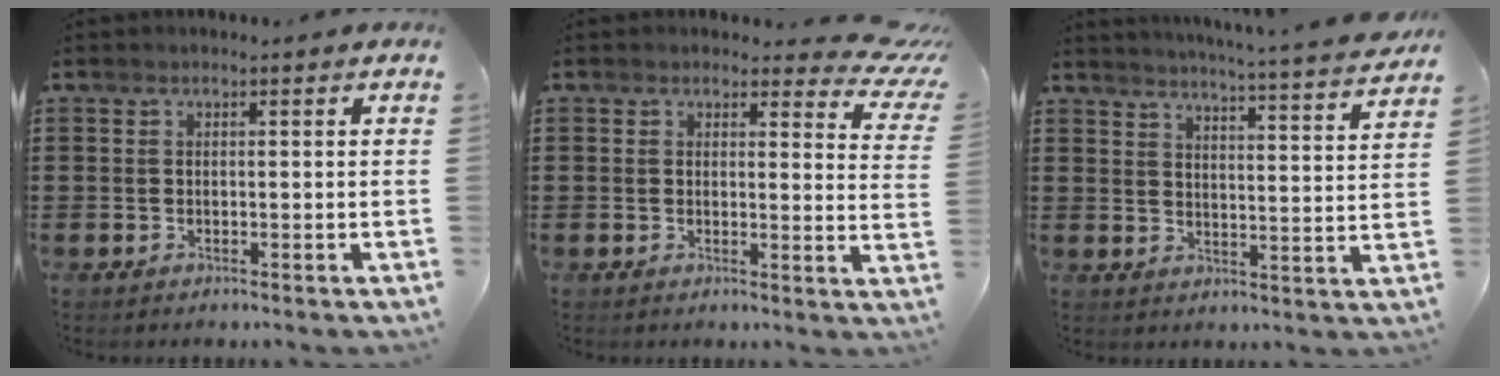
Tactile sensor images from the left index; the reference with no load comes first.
{"total": 3.5, "force": [2.7, 1.5, 1.7], "torque": [-0.023, -0.014, 0.044]}
{"total": 4.5, "force": [4.3, -1.0, 1.1], "torque": [-0.032, -0.040, 0.068]}